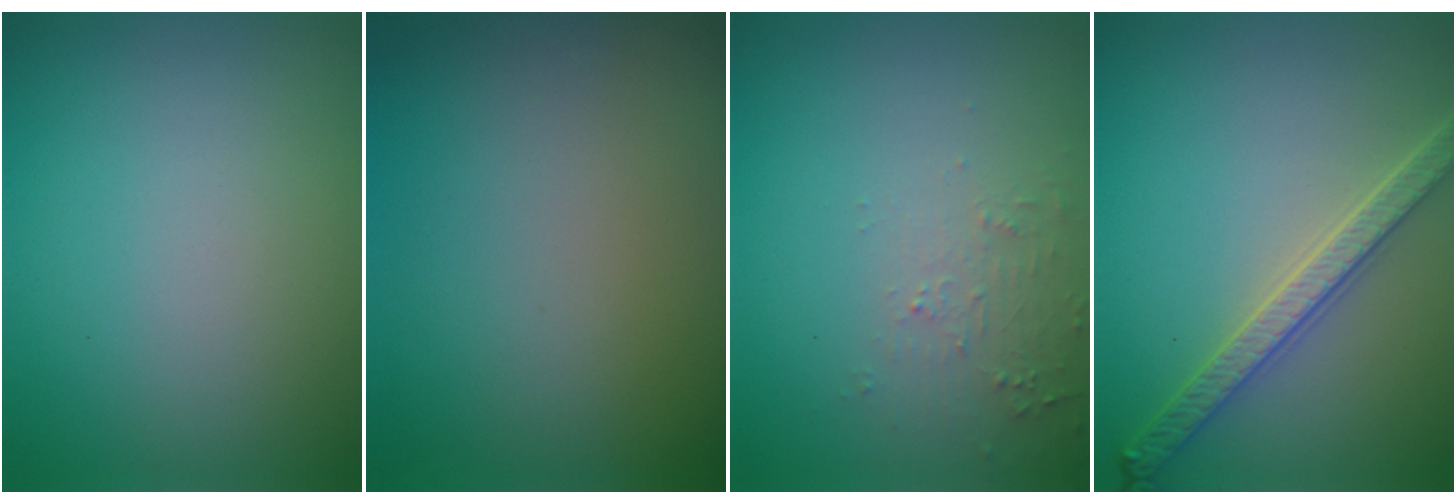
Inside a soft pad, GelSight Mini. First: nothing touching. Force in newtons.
{"total": 0.0}
{"total": 2.1, "press": 2.0, "slide": 0.5}
{"total": 4.0, "press": 3.5, "slide": 2.0}